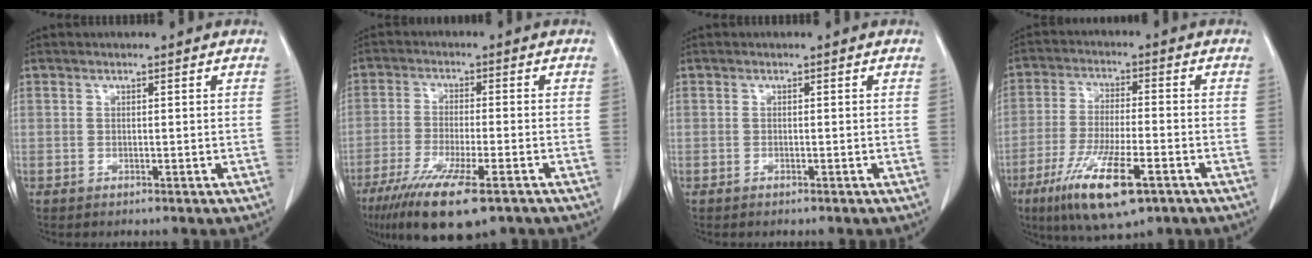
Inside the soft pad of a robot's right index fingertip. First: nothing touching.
{"total": 13.6, "force": [-8.9, 2.3, 10.1], "torque": [-0.179, -0.037, -0.143]}
{"total": 0.0}
{"total": 13.2, "force": [-7.1, 2.7, 10.8], "torque": [-0.205, -0.027, -0.119]}